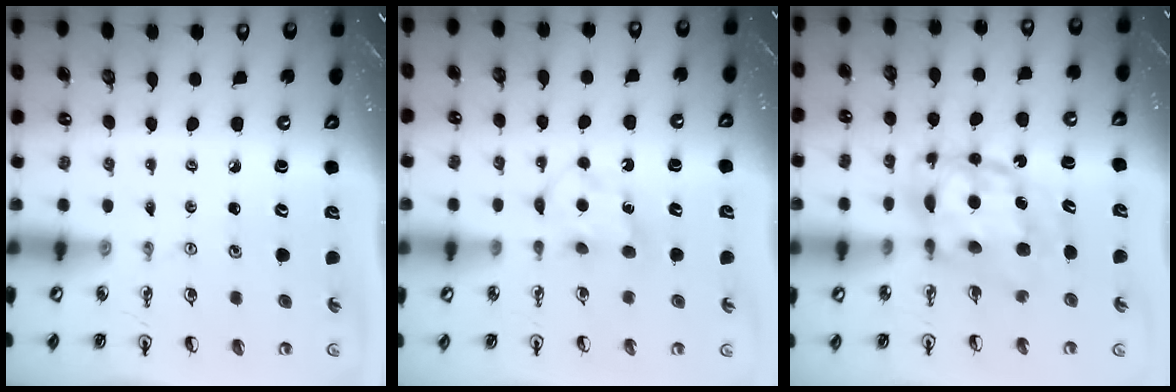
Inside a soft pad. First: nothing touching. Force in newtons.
{"total": 5.6, "press": 5.5, "slide": 0.7}
{"total": 10.8, "press": 10.8, "slide": 0.9}